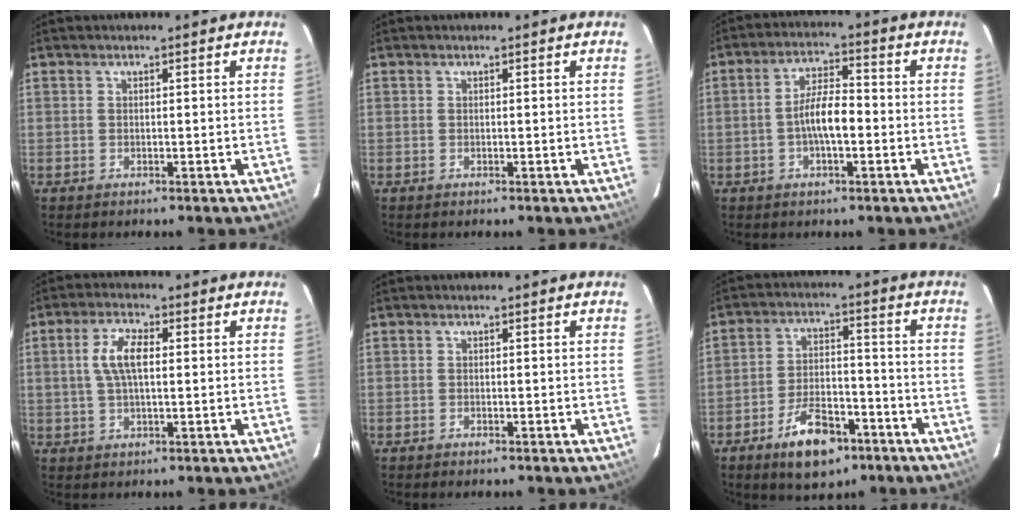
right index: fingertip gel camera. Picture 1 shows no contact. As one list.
[{"total": 0.0}, {"total": 6.6, "force": [-1.6, 2.1, 6.1], "torque": [-0.114, 0.010, -0.026]}, {"total": 6.2, "force": [0.9, 2.4, 5.6], "torque": [-0.112, 0.011, 0.017]}, {"total": 0.7, "force": [-0.6, 0.4, 0.2], "torque": [-0.005, 0.000, -0.011]}, {"total": 11.6, "force": [-7.1, 5.7, 7.2], "torque": [-0.140, 0.013, -0.108]}]